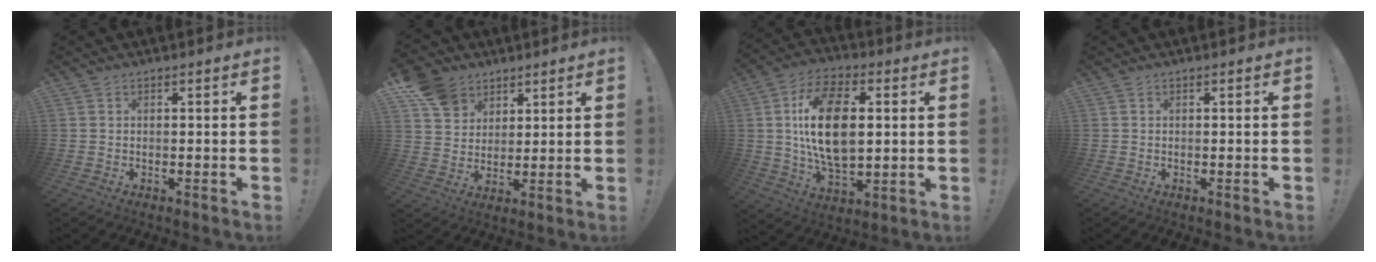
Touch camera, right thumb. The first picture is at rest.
{"total": 10.3, "force": [6.0, 7.8, 3.2], "torque": [-0.047, -0.035, 0.121]}
{"total": 19.1, "force": [2.4, 10.9, 15.5], "torque": [-0.287, 0.001, 0.036]}
{"total": 0.0}